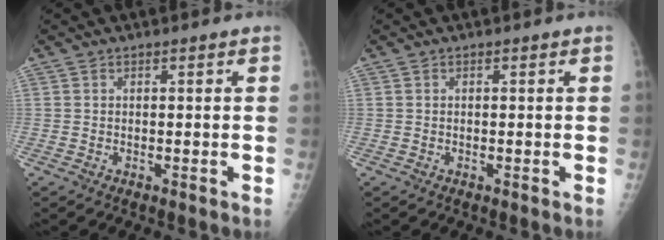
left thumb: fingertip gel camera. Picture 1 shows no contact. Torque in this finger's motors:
{"motor_torque": [0.00, 0.00, -0.01, 0.00, 0.00]}